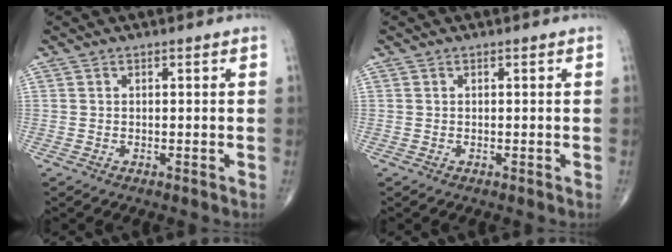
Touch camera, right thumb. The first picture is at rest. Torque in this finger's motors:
{"motor_torque": [0.24, 0.24, -0.01, -0.01, 0.00]}